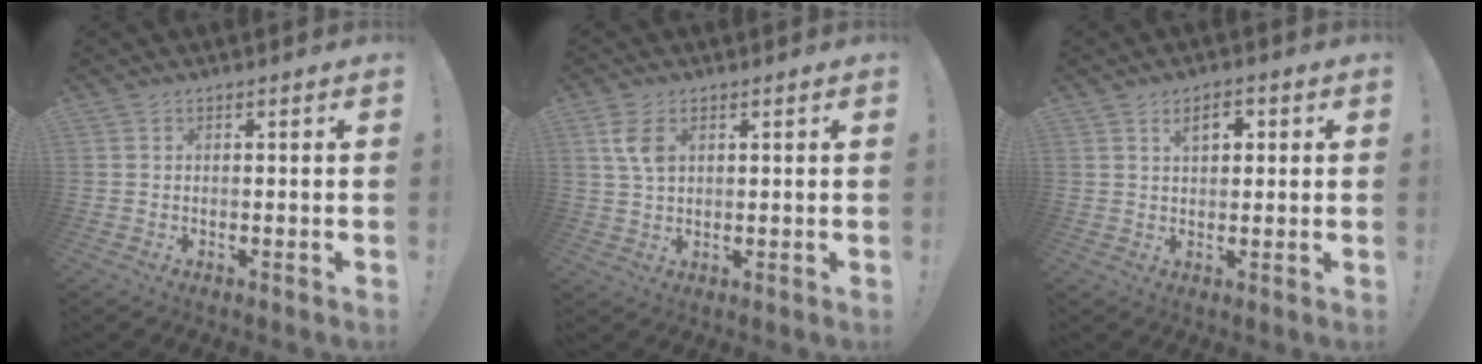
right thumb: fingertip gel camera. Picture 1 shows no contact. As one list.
[{"total": 6.1, "force": [2.2, 3.5, 4.5], "torque": [-0.080, -0.005, 0.039]}, {"total": 5.1, "force": [2.1, 2.8, 3.7], "torque": [-0.046, -0.002, 0.029]}]